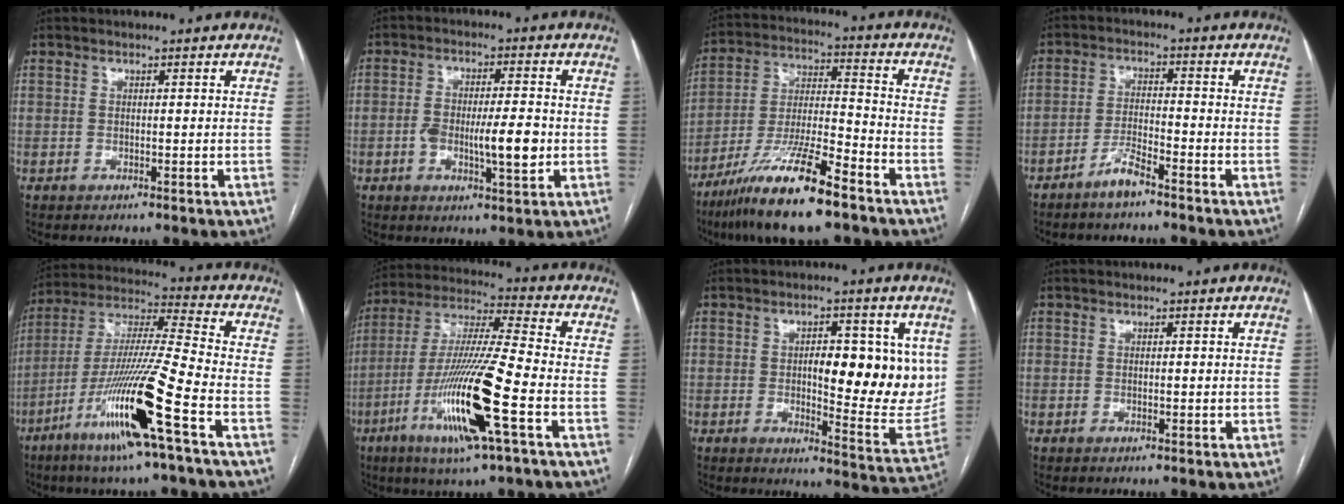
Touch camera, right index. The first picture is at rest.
{"total": 8.3, "force": [-1.5, 1.9, 7.9], "torque": [-0.136, 0.004, -0.022]}
{"total": 15.9, "force": [-10.7, 1.7, 11.6], "torque": [-0.235, -0.029, -0.195]}
{"total": 4.3, "force": [-3.4, 0.4, 2.5], "torque": [-0.050, -0.002, -0.068]}
{"total": 18.1, "force": [-8.3, -0.9, 16.1], "torque": [-0.334, -0.030, -0.161]}
{"total": 18.0, "force": [-6.6, 0.4, 16.7], "torque": [-0.341, -0.022, -0.126]}
{"total": 13.7, "force": [2.2, 4.6, 12.7], "torque": [-0.158, 0.000, 0.036]}
{"total": 0.6, "force": [0.0, 0.2, 0.6], "torque": [-0.010, -0.002, 0.002]}